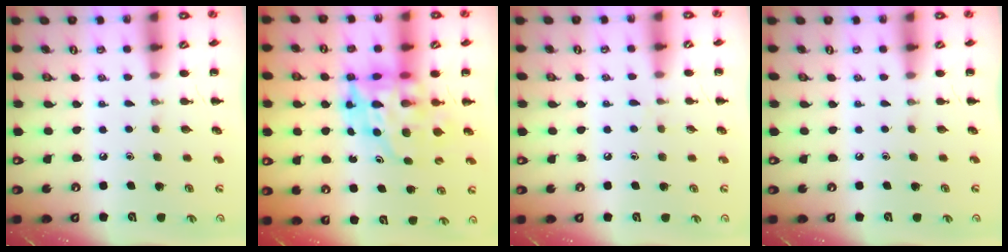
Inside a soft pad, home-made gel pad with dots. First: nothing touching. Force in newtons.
{"total": 12.1, "press": 11.5, "slide": 3.6}
{"total": 3.8, "press": 3.4, "slide": 1.6}
{"total": 0.0}